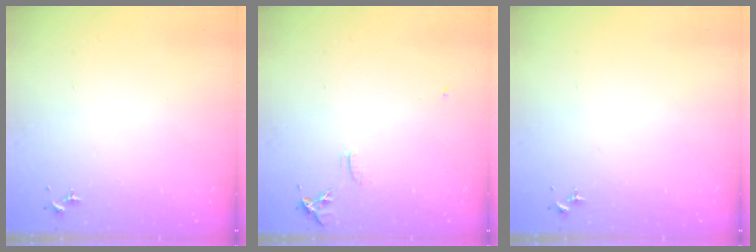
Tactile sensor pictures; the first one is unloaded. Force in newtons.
{"total": 6.3, "press": 6.2, "slide": 0.7}
{"total": 0.0}